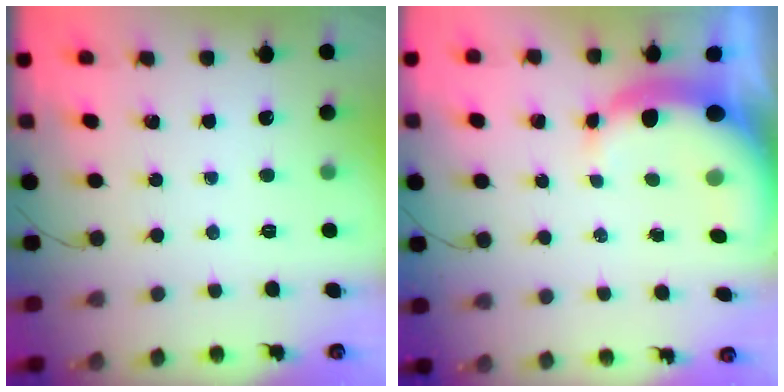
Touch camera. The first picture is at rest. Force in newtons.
{"total": 8.8, "press": 8.7, "slide": 1.6}